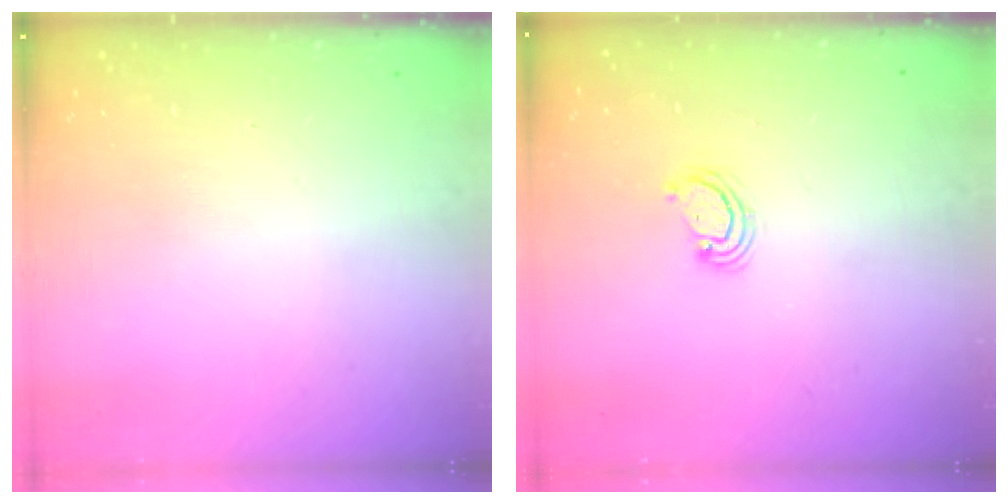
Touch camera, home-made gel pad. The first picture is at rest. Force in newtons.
{"total": 2.5, "press": 2.5, "slide": 0.3}